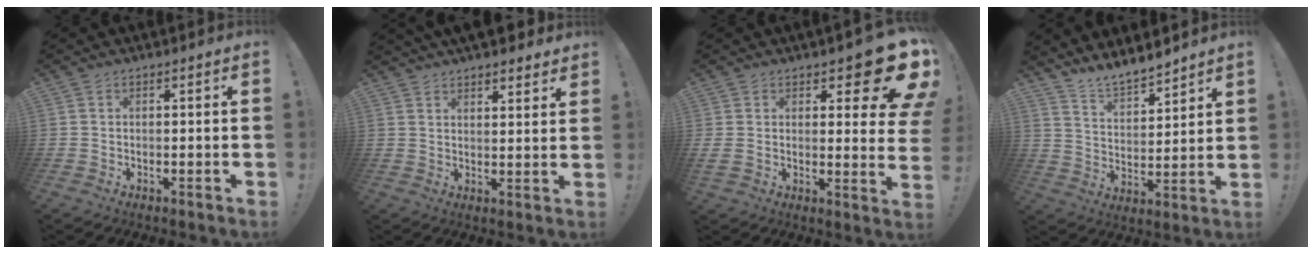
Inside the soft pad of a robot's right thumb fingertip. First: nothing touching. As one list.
[{"total": 5.4, "force": [4.8, 2.0, 1.6], "torque": [-0.023, -0.028, 0.087]}, {"total": 13.3, "force": [8.1, 4.8, 9.4], "torque": [-0.111, -0.076, 0.137]}, {"total": 8.9, "force": [8.7, 1.4, 1.4], "torque": [-0.041, -0.079, 0.163]}]